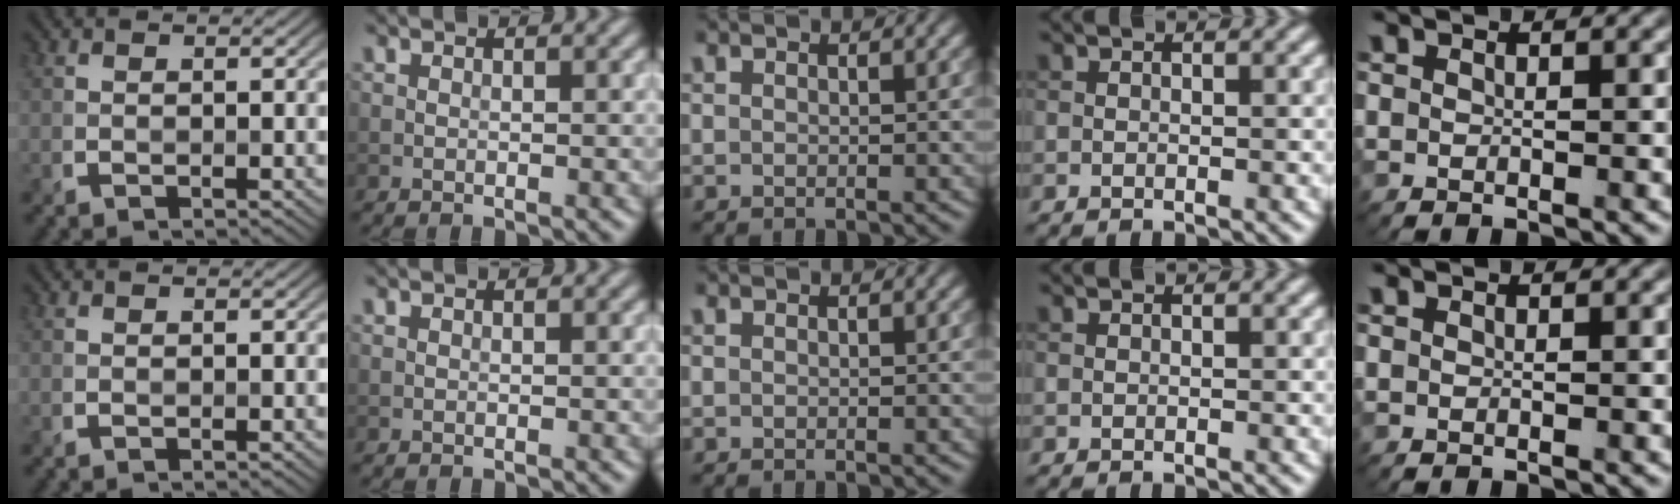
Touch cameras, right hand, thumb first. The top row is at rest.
{}